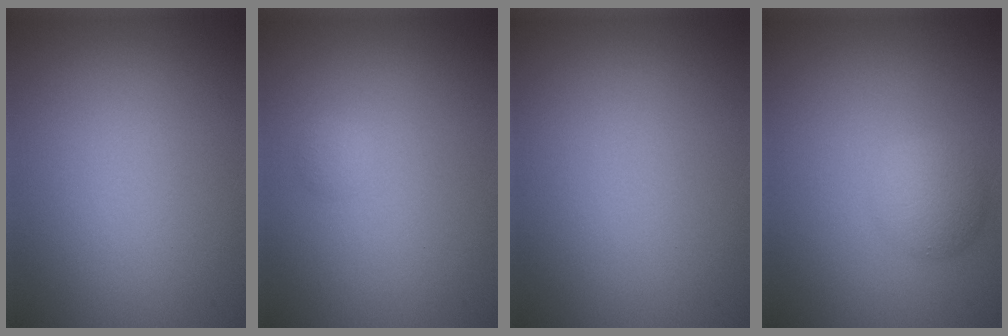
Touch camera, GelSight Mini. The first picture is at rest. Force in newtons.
{"total": 0.6, "press": 0.6, "slide": 0.1}
{"total": 0.0}
{"total": 2.4, "press": 2.4, "slide": 0.1}